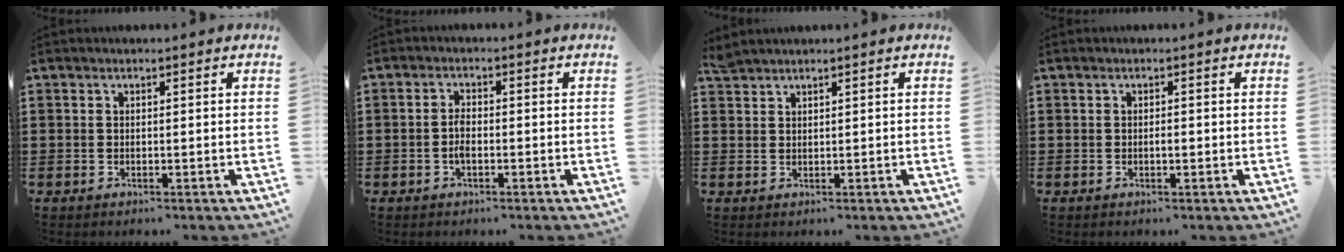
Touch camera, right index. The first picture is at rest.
{"total": 2.6, "force": [-0.8, 1.1, 2.2], "torque": [-0.050, -0.001, -0.017]}
{"total": 1.3, "force": [1.3, 0.0, 0.3], "torque": [-0.009, -0.001, 0.025]}
{"total": 1.1, "force": [-0.3, 0.3, 1.0], "torque": [-0.020, -0.002, -0.005]}